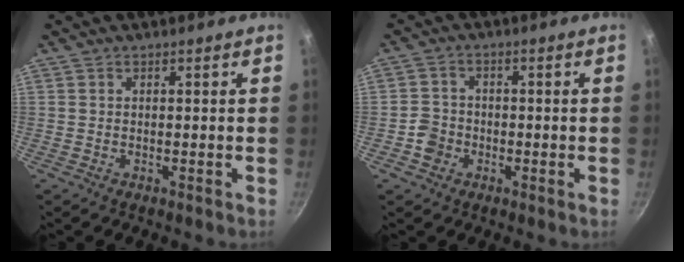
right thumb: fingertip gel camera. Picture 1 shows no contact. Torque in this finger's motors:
{"motor_torque": [0.56, 0.32, 0.60, -0.29, 0.00]}